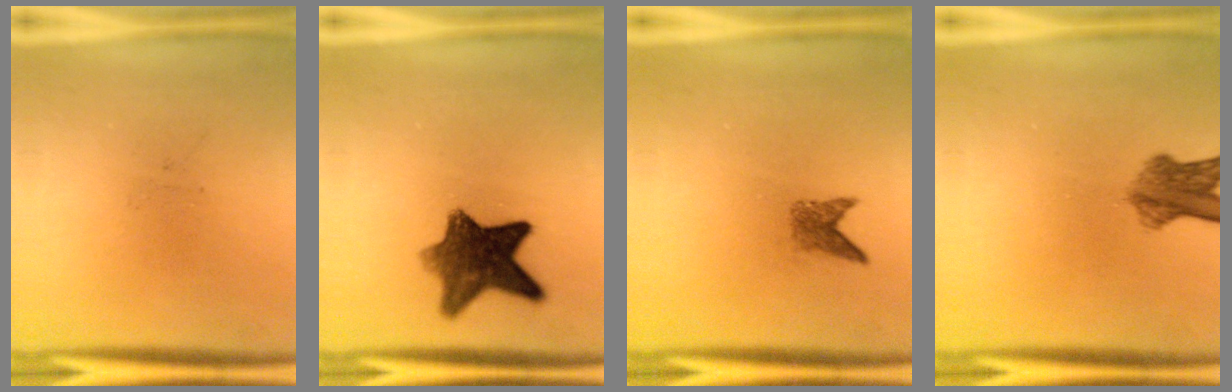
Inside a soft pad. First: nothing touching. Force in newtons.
{"total": 9.4}
{"total": 1.9}
{"total": 5.5}